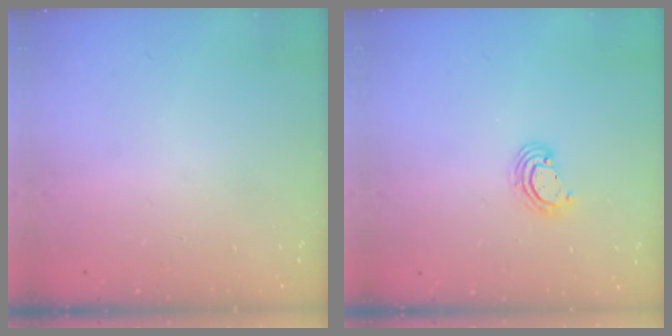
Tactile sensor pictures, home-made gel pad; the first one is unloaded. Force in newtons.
{"total": 3.7, "press": 3.7, "slide": 0.2}